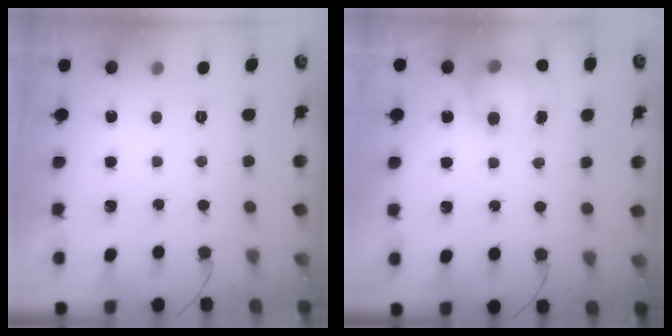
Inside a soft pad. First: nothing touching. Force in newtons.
{"total": 8.0, "press": 8.0, "slide": 0.5}